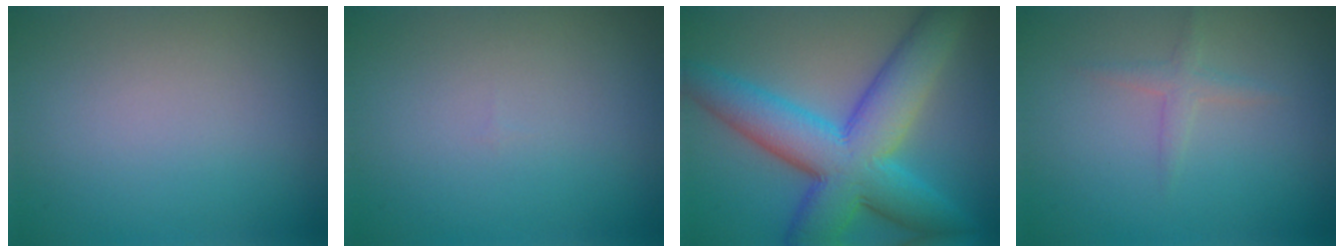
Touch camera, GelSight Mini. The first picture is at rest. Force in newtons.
{"total": 0.0}
{"total": 10.8, "press": 10.8, "slide": 0.1}
{"total": 1.3, "press": 1.3, "slide": 0.1}